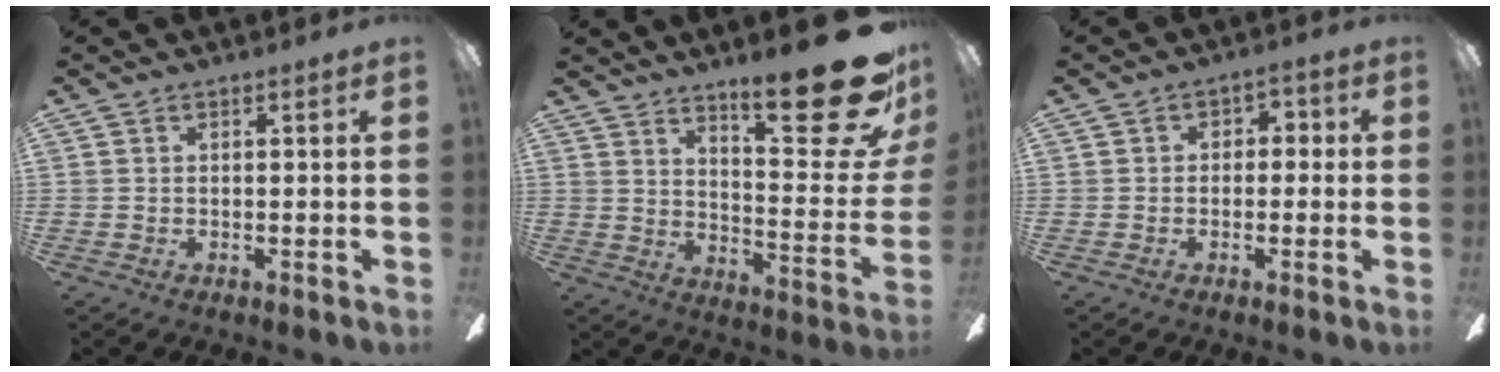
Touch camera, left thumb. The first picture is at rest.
{"total": 24.0, "force": [14.4, 6.1, 18.1], "torque": [-0.252, -0.107, 0.235]}
{"total": 2.6, "force": [-1.5, 1.9, 0.9], "torque": [-0.015, 0.015, -0.031]}